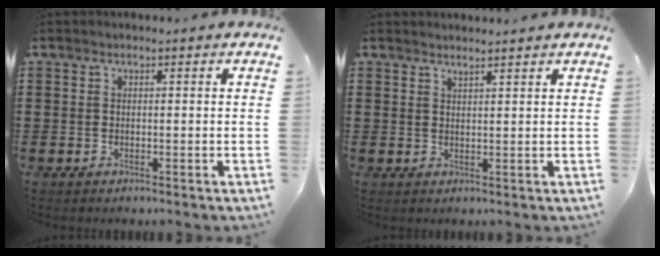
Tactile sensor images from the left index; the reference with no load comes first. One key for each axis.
{"total": 1.7, "fx": 1.6, "fy": -0.1, "fz": 0.3, "tx": -0.010, "ty": 0.000, "tz": 0.032}